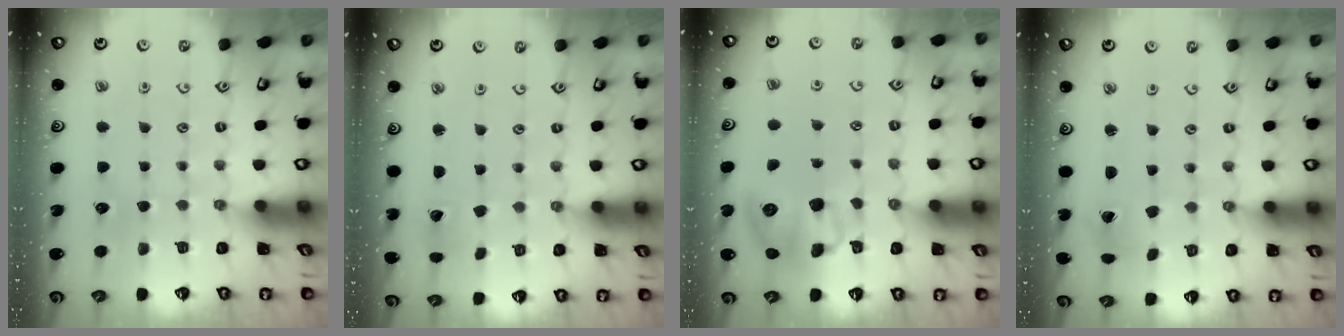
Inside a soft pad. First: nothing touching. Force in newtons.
{"total": 1.6, "press": 1.6, "slide": 0.1}
{"total": 10.3, "press": 10.3, "slide": 0.5}
{"total": 1.2, "press": 1.2, "slide": 0.1}